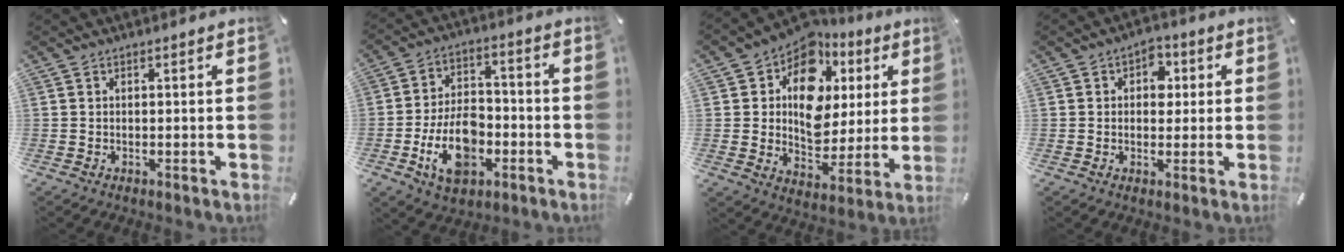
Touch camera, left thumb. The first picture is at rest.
{"total": 14.0, "force": [-4.8, 8.8, 9.8], "torque": [-0.177, 0.016, -0.084]}
{"total": 14.8, "force": [4.9, 11.6, 7.8], "torque": [-0.118, -0.036, 0.094]}
{"total": 5.5, "force": [0.9, 4.3, 3.4], "torque": [-0.024, -0.006, 0.003]}